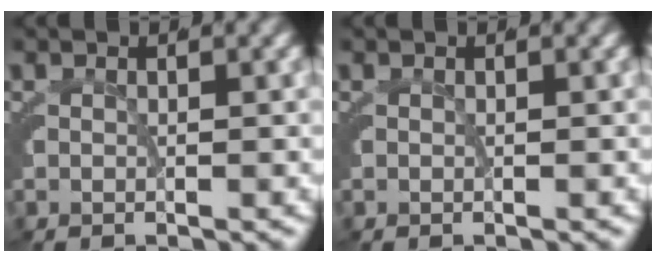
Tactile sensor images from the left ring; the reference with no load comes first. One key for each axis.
{"total": 0.0}